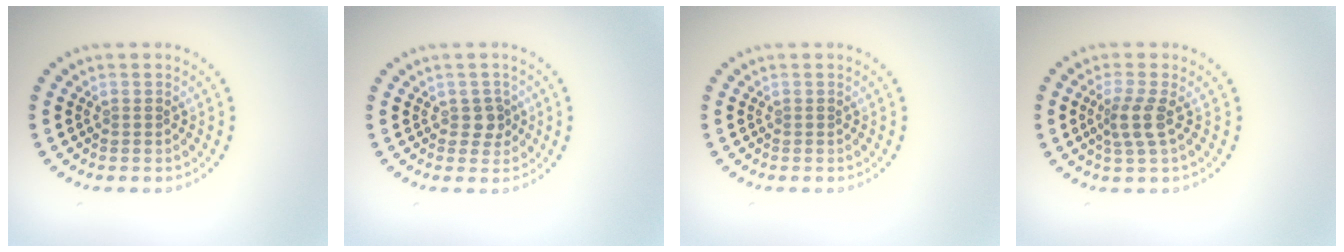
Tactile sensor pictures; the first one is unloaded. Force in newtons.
{"total": 1.5, "press": 1.4, "slide": 0.7}
{"total": 0.0}
{"total": 2.4, "press": 1.8, "slide": 1.5}